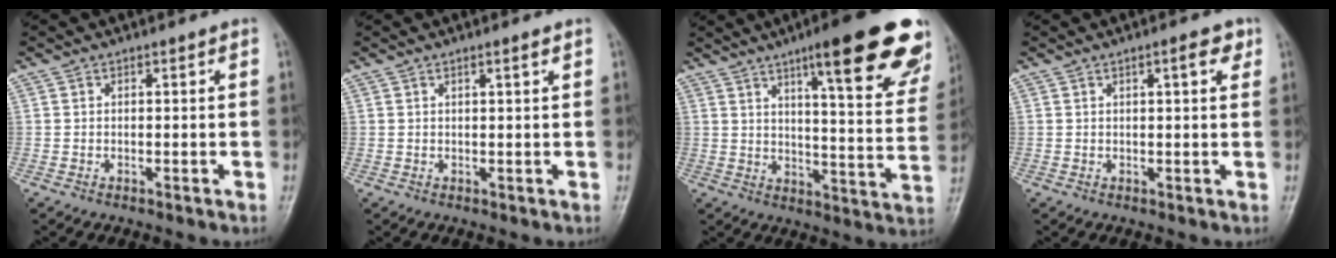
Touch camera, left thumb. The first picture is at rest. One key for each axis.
{"total": 1.2, "fx": 0.7, "fy": -0.1, "fz": 0.9, "tx": -0.017, "ty": -0.003, "tz": 0.012}
{"total": 24.4, "fx": 14.6, "fy": 5.0, "fz": 18.8, "tx": -0.219, "ty": -0.051, "tz": 0.191}
{"total": 3.3, "fx": 1.6, "fy": 0.9, "fz": 2.8, "tx": -0.033, "ty": -0.003, "tz": 0.020}